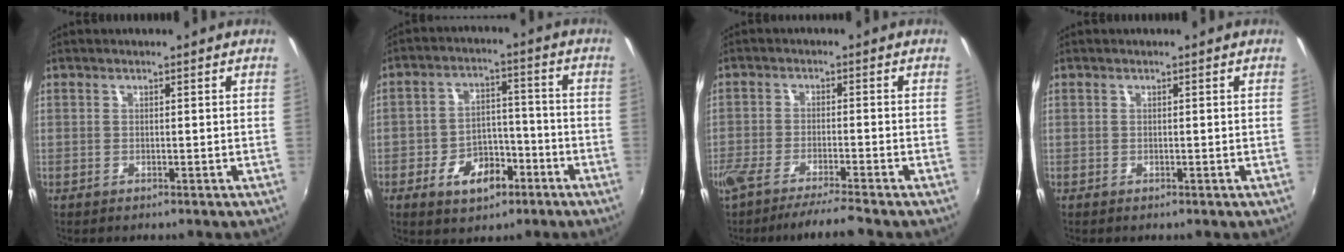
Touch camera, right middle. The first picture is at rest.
{"total": 9.0, "force": [-4.8, 5.6, 5.2], "torque": [-0.105, 0.017, -0.068]}
{"total": 8.4, "force": [-7.3, -0.5, 4.0], "torque": [-0.089, -0.023, -0.124]}
{"total": 0.0}